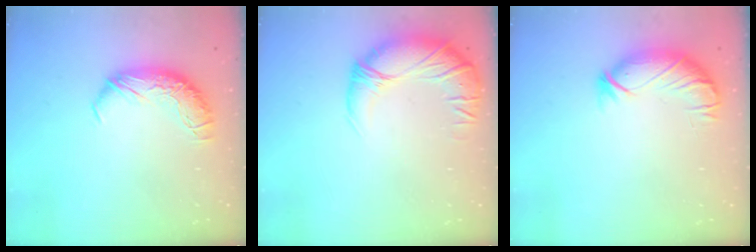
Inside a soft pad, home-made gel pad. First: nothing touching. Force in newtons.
{"total": 4.8, "press": 3.2, "slide": 3.6}
{"total": 3.9, "press": 3.4, "slide": 2.0}